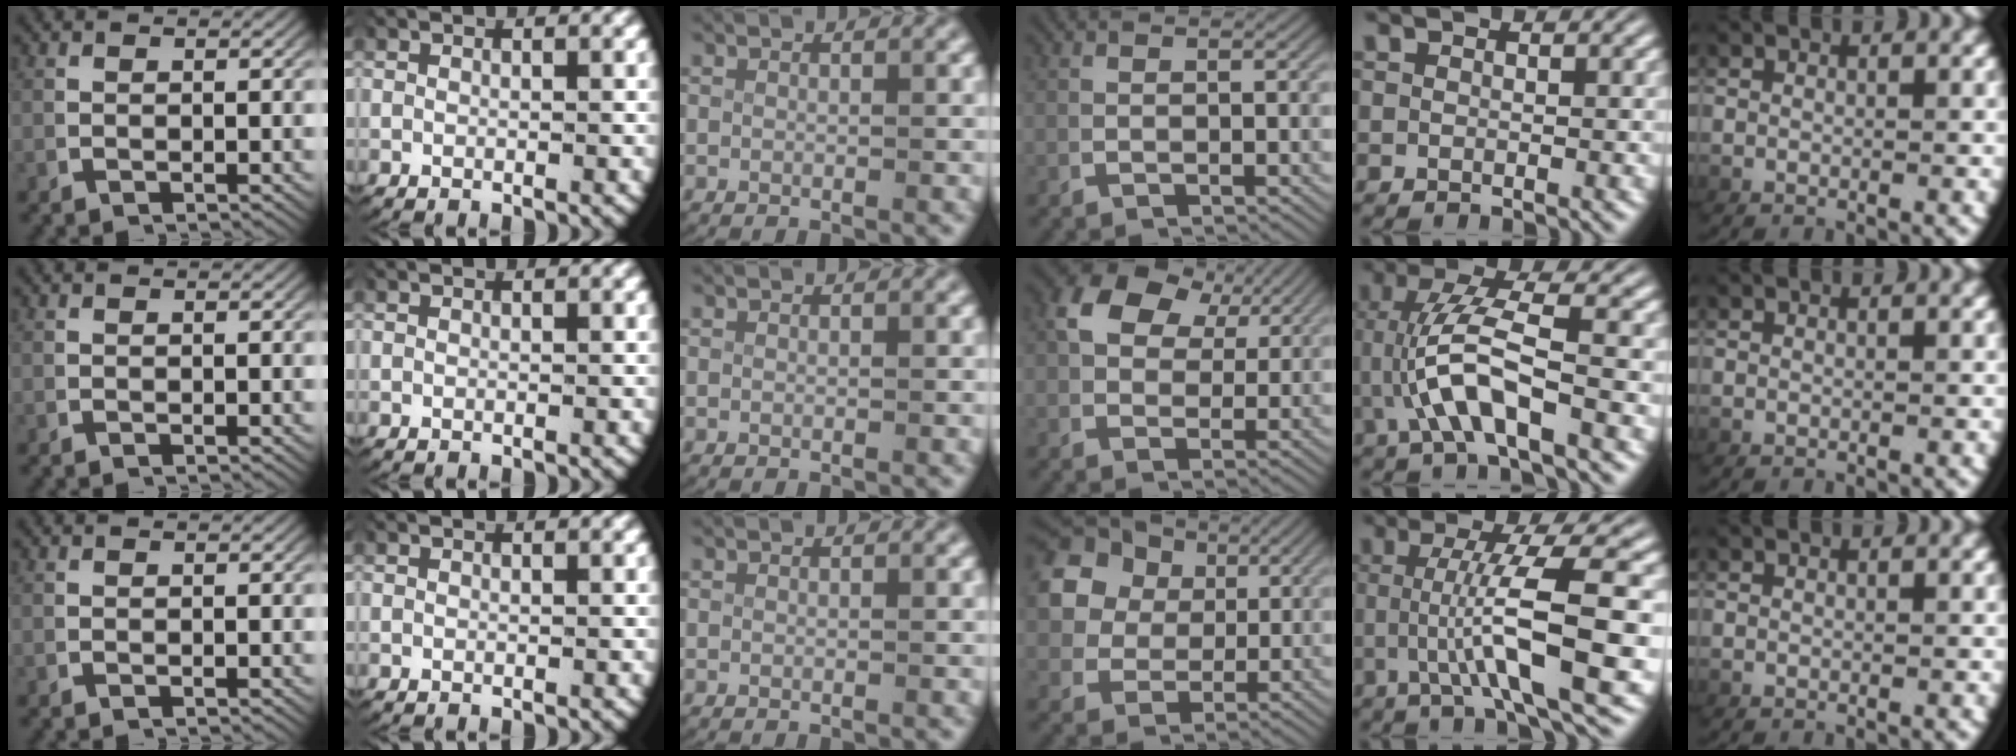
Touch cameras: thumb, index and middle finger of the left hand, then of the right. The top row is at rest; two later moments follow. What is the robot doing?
{"motion": "grasp_and_lifting", "object": "card"}